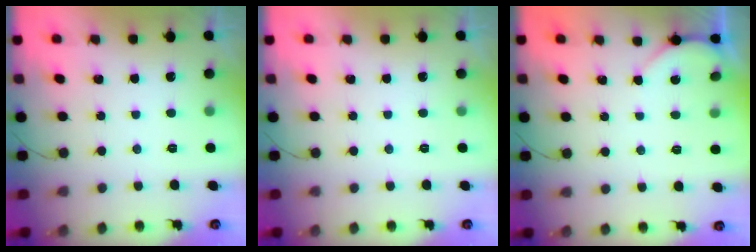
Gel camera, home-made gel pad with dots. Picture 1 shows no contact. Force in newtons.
{"total": 0.0}
{"total": 1.8, "press": 1.8, "slide": 0.2}